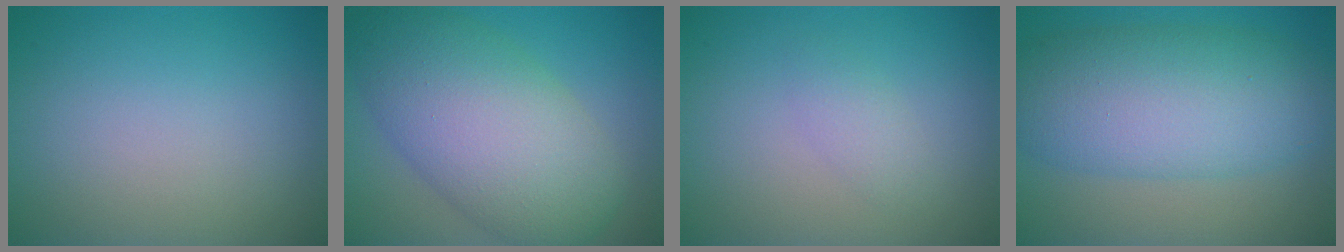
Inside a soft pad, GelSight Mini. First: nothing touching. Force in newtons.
{"total": 10.9, "press": 10.9, "slide": 0.1}
{"total": 2.5, "press": 2.4, "slide": 0.3}
{"total": 9.5, "press": 9.5, "slide": 0.1}